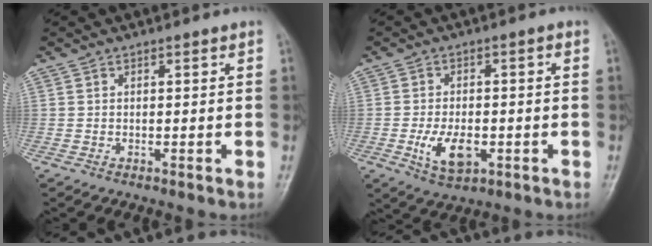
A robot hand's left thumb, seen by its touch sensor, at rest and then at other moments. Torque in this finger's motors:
{"motor_torque": [-0.37, 0.94, 0.82, 0.19, 0.05]}